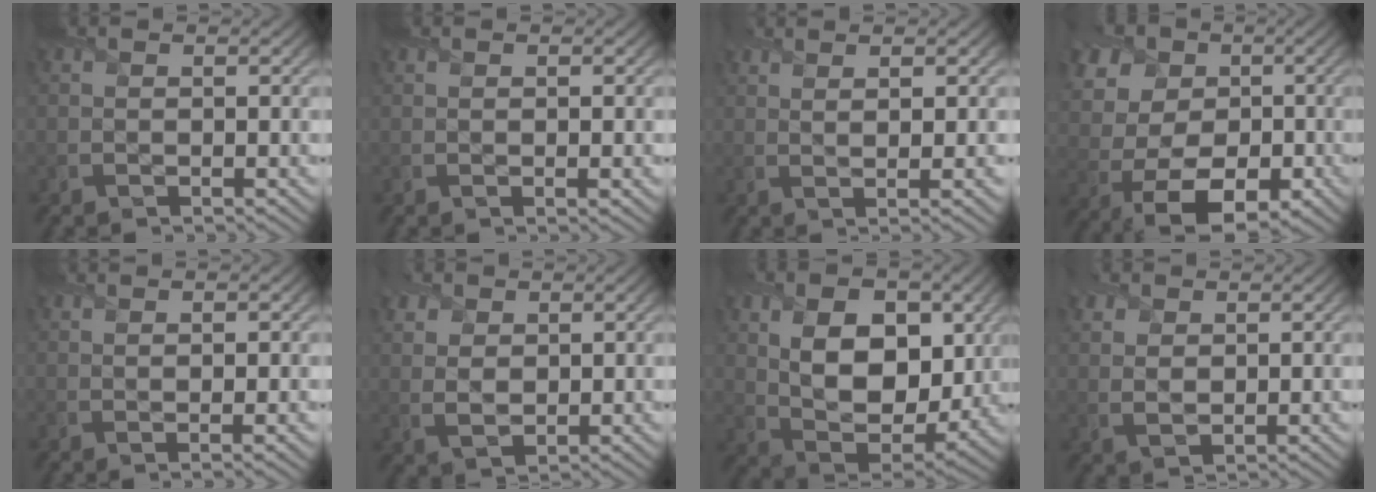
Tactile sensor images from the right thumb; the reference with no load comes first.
{"total": 0.8, "force": [0.2, 0.1, 0.8], "torque": [-0.014, 0.000, 0.004]}
{"total": 3.8, "force": [1.5, 0.4, 3.5], "torque": [-0.055, 0.003, 0.021]}
{"total": 13.3, "force": [1.6, 10.3, 8.2], "torque": [-0.186, 0.011, 0.024]}
{"total": 1.9, "force": [0.6, 0.0, 1.8], "torque": [-0.037, 0.008, 0.007]}
{"total": 3.9, "force": [2.1, 2.5, 2.2], "torque": [-0.059, 0.002, 0.044]}
{"total": 12.4, "force": [3.1, 8.0, 8.9], "torque": [-0.180, -0.008, 0.047]}
{"total": 3.0, "force": [1.8, 1.8, 1.7], "torque": [-0.044, 0.002, 0.040]}